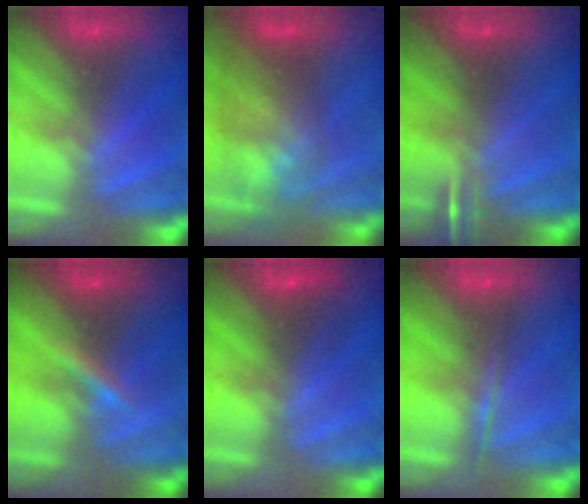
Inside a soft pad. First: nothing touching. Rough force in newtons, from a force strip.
{"total": 8.3}
{"total": 4.9}
{"total": 2.9}
{"total": 2.6}
{"total": 1.7}